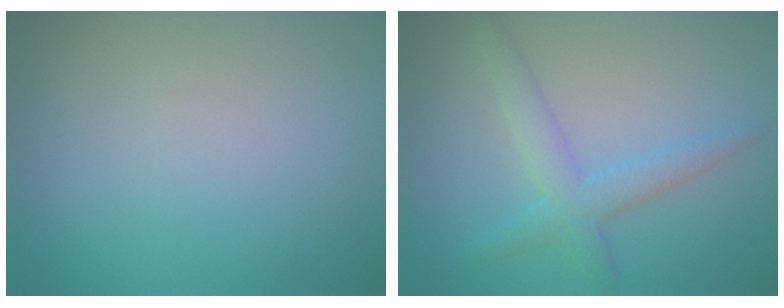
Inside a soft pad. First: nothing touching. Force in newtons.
{"total": 3.0, "press": 3.0, "slide": 0.0}